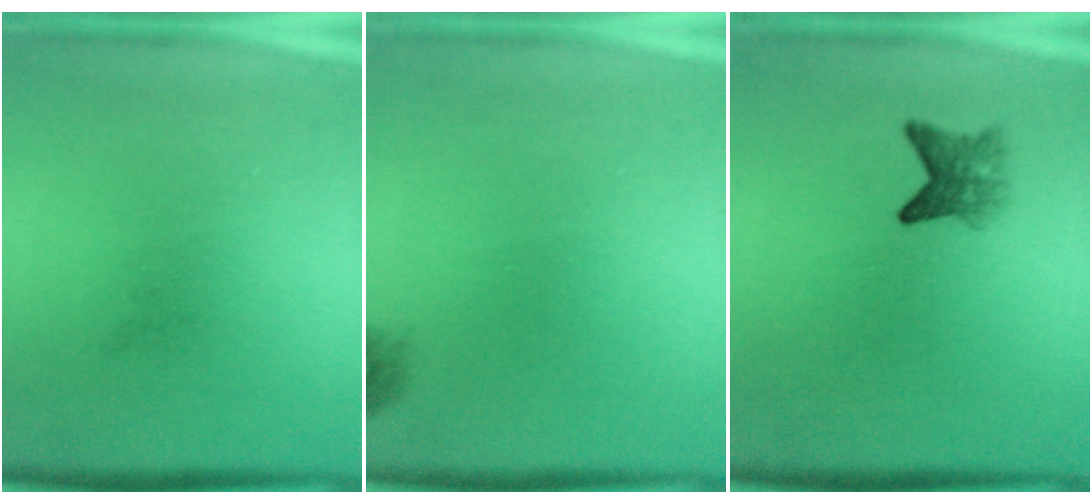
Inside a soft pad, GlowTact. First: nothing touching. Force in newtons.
{"total": 0.9}
{"total": 3.0}